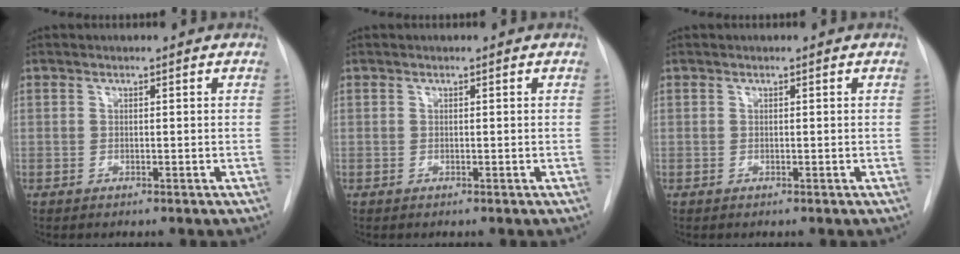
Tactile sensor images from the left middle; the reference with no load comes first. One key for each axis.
{"total": 0.0}
{"total": 0.0}